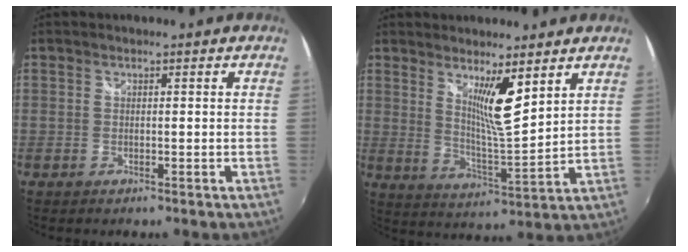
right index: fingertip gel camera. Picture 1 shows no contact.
{"total": 8.2, "force": [5.5, -1.0, 6.1], "torque": [-0.091, -0.021, 0.096]}